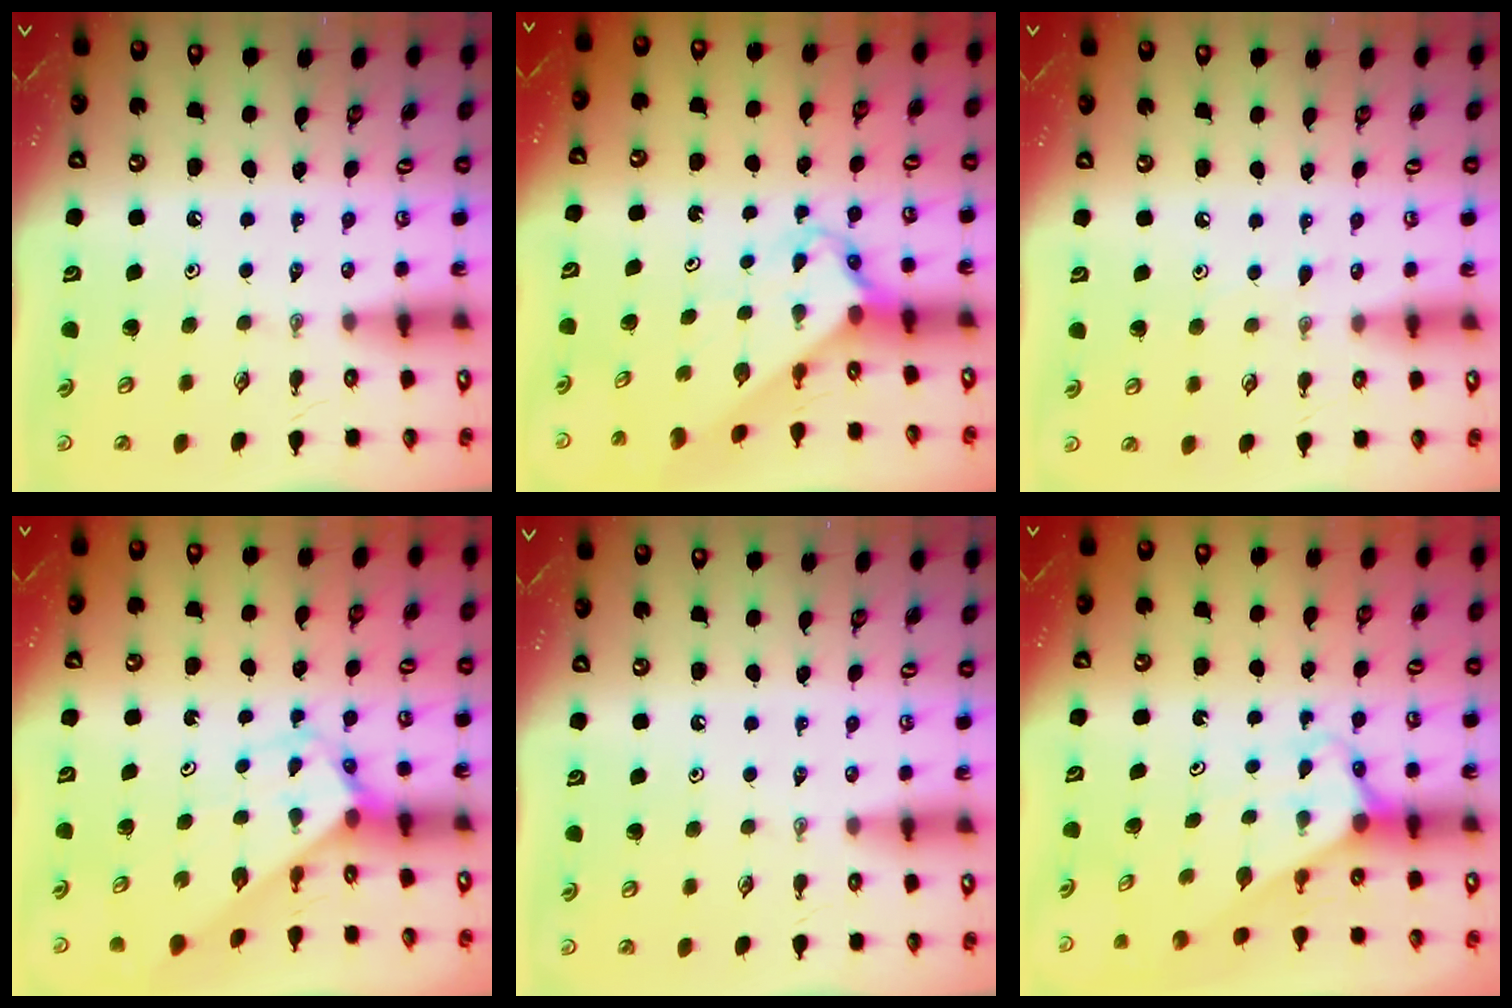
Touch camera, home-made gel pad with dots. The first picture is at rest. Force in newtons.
{"total": 2.7, "press": 2.7, "slide": 0.3}
{"total": 3.2, "press": 3.2, "slide": 0.4}
{"total": 2.8, "press": 2.8, "slide": 0.1}
{"total": 0.0}
{"total": 2.6, "press": 2.6, "slide": 0.1}